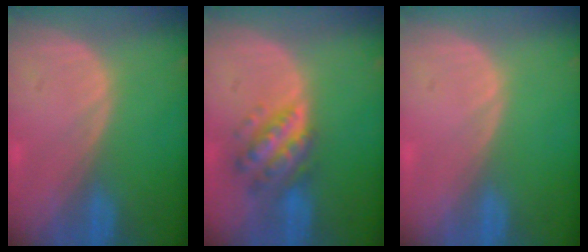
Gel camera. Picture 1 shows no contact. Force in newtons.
{"total": 6.4, "press": 6.4, "slide": 0.2}
{"total": 0.0}